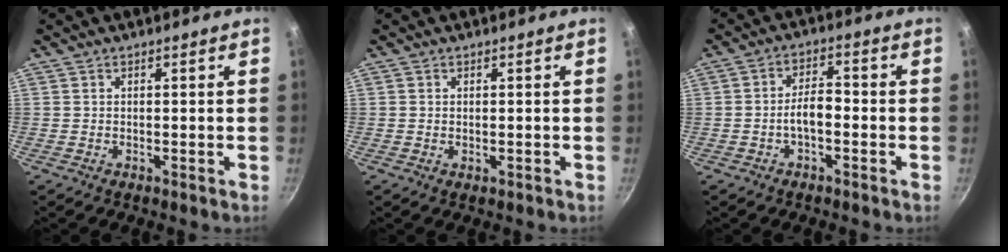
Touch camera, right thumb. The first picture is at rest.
{"total": 0.5, "force": [0.0, 0.3, 0.4], "torque": [-0.006, 0.000, 0.000]}
{"total": 4.9, "force": [-1.7, 2.3, 4.1], "torque": [-0.064, 0.029, -0.033]}